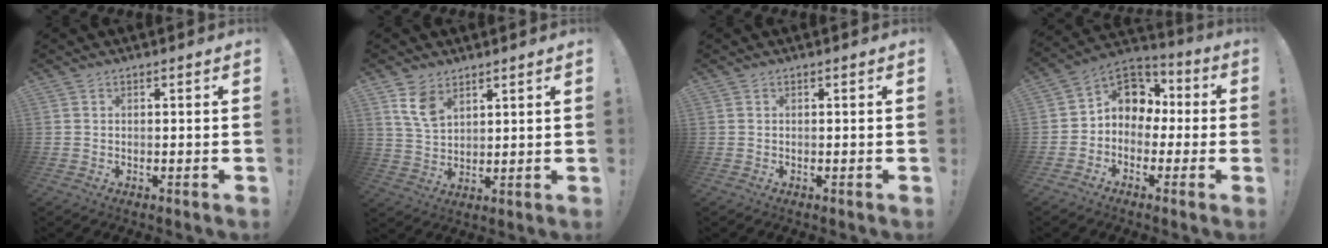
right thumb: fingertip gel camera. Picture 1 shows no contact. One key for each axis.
{"total": 7.8, "fx": 4.6, "fy": 4.6, "fz": 4.2, "tx": -0.075, "ty": -0.014, "tz": 0.091}
{"total": 0.0}
{"total": 9.7, "fx": 1.4, "fy": 8.4, "fz": 4.6, "tx": -0.065, "ty": -0.001, "tz": 0.033}